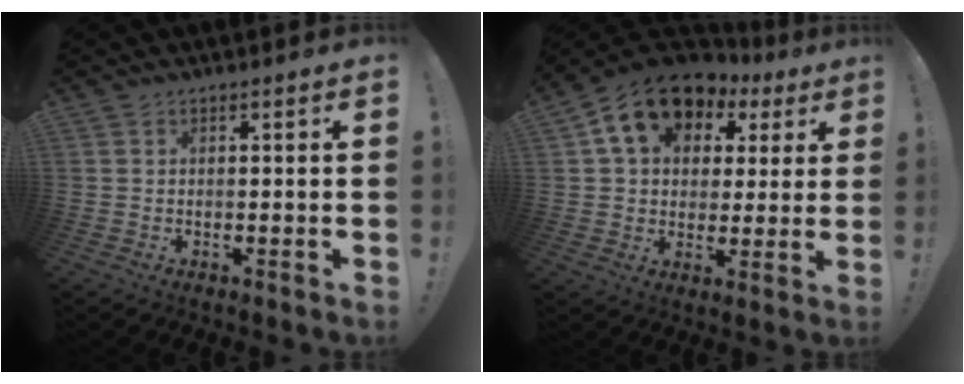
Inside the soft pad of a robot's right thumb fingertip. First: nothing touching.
{"total": 15.6, "force": [8.0, 10.5, 8.3], "torque": [-0.134, -0.034, 0.149]}